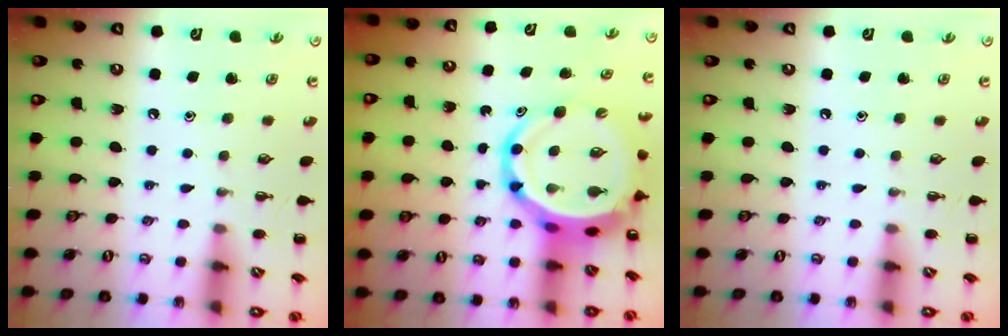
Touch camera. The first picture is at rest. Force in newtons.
{"total": 10.7, "press": 10.2, "slide": 3.1}
{"total": 0.0}